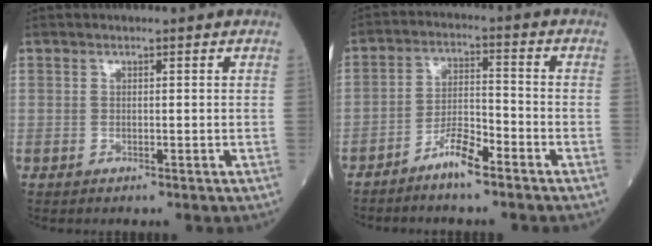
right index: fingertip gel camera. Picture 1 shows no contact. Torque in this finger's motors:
{"motor_torque": [0.38, -0.26, 0.31, 0.07]}